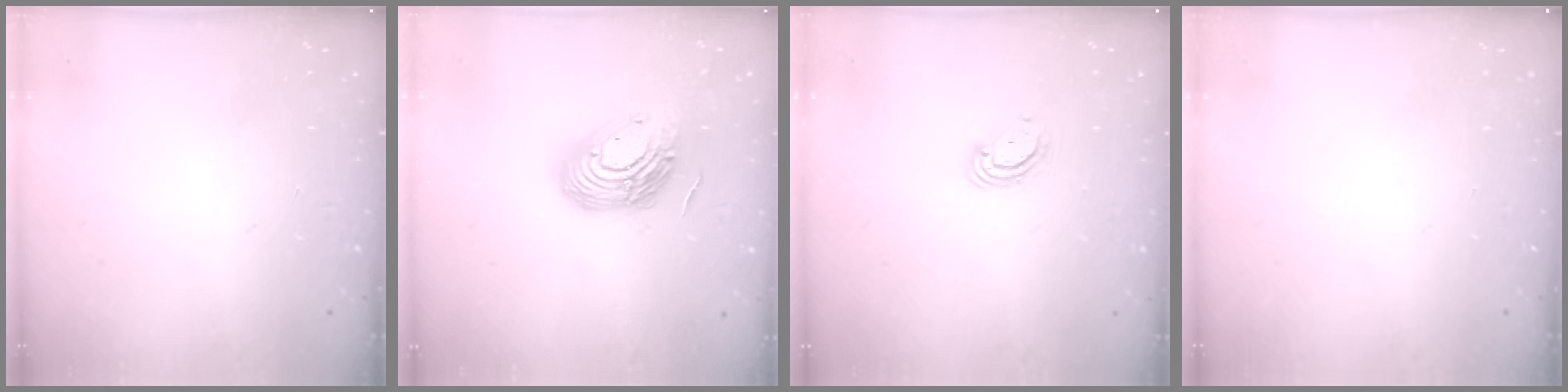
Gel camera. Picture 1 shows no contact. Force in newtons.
{"total": 17.3, "press": 17.2, "slide": 1.2}
{"total": 3.0, "press": 3.0, "slide": 0.2}
{"total": 0.0}